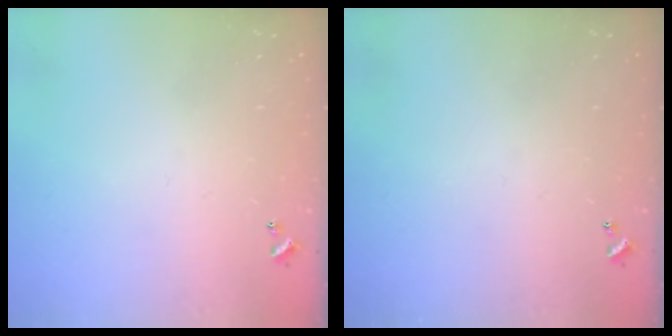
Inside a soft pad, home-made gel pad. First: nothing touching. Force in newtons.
{"total": 0.0}